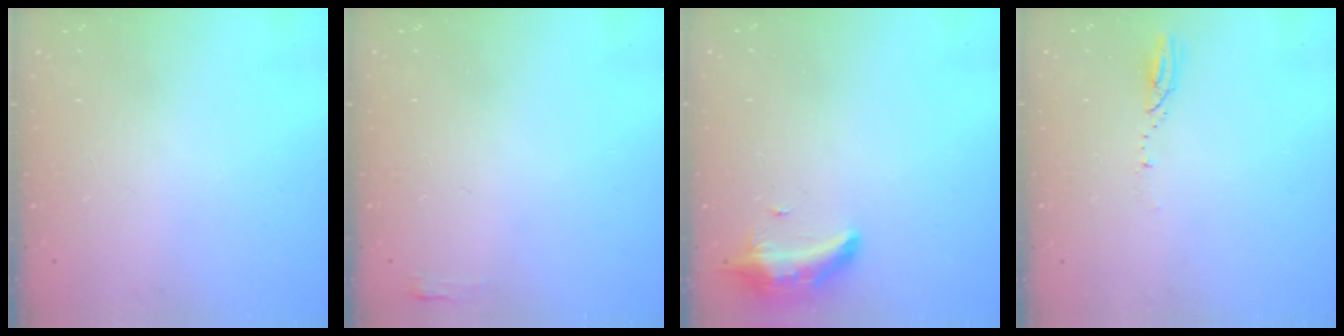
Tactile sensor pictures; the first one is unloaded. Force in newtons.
{"total": 2.7, "press": 2.6, "slide": 0.8}
{"total": 8.3, "press": 8.2, "slide": 1.5}
{"total": 3.7, "press": 3.7, "slide": 0.4}